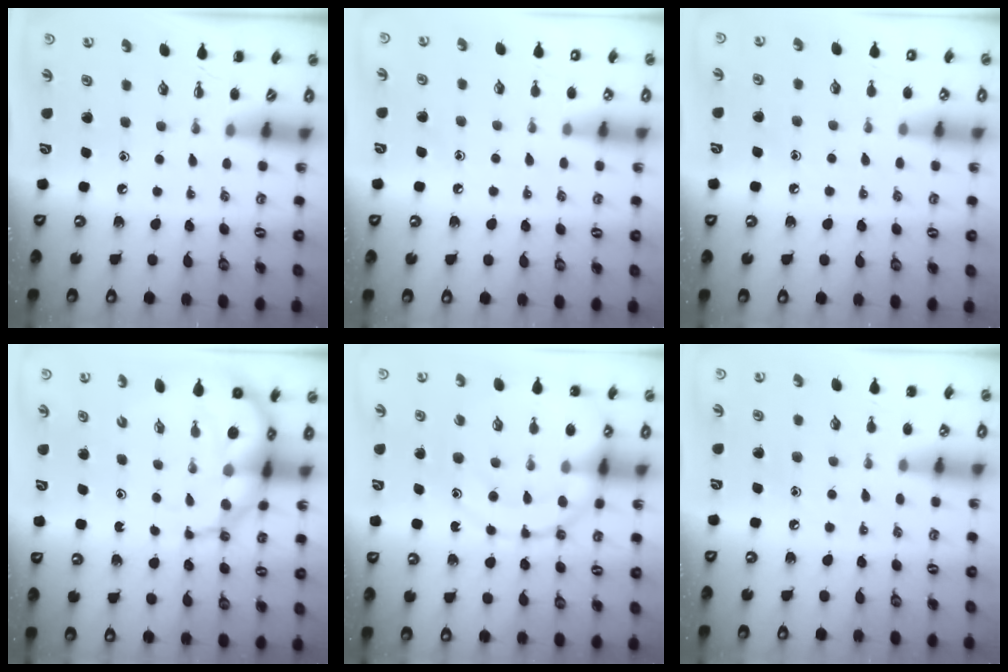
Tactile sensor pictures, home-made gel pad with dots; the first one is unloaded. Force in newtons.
{"total": 8.1, "press": 7.8, "slide": 2.1}
{"total": 7.8, "press": 7.5, "slide": 2.2}
{"total": 11.6, "press": 11.2, "slide": 3.2}
{"total": 17.9, "press": 17.7, "slide": 2.7}
{"total": 7.0, "press": 6.7, "slide": 2.2}